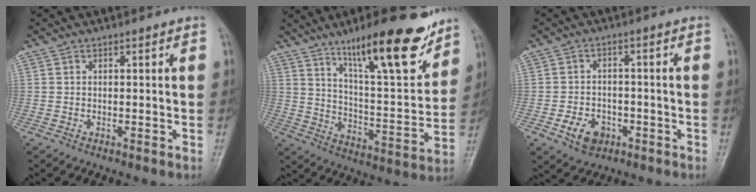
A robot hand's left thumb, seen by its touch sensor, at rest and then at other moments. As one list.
[{"total": 19.7, "force": [13.4, 4.8, 13.7], "torque": [-0.174, -0.075, 0.217]}, {"total": 6.0, "force": [-2.6, 4.4, 3.1], "torque": [-0.039, 0.015, -0.039]}]